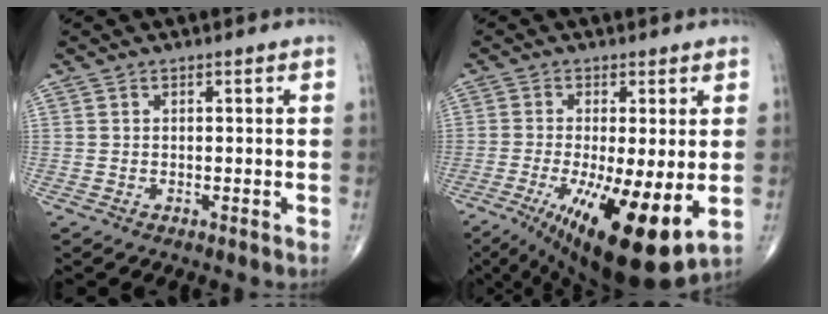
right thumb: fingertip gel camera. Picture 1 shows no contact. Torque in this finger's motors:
{"motor_torque": [2.58, 2.08, 0.48, -0.41, 0.50]}